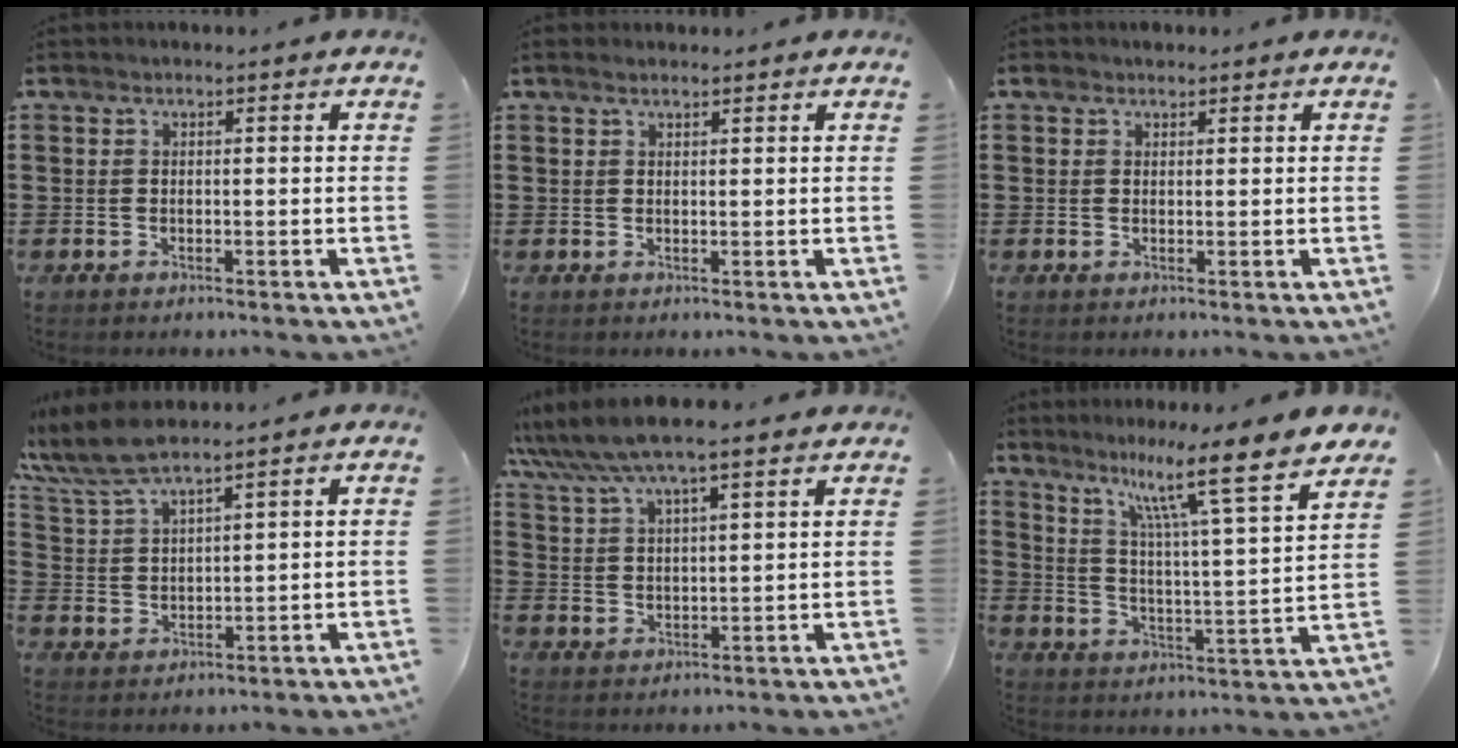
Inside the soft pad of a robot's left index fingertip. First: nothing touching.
{"total": 0.9, "force": [0.8, 0.3, 0.3], "torque": [-0.008, 0.002, 0.015]}
{"total": 1.3, "force": [1.0, 0.8, 0.3], "torque": [-0.001, 0.002, 0.017]}
{"total": 6.5, "force": [5.5, 1.3, 3.2], "torque": [-0.083, -0.014, 0.099]}
{"total": 7.5, "force": [6.3, 1.1, 3.8], "torque": [-0.094, -0.018, 0.111]}
{"total": 11.0, "force": [8.5, -0.4, 6.9], "torque": [-0.139, -0.062, 0.129]}